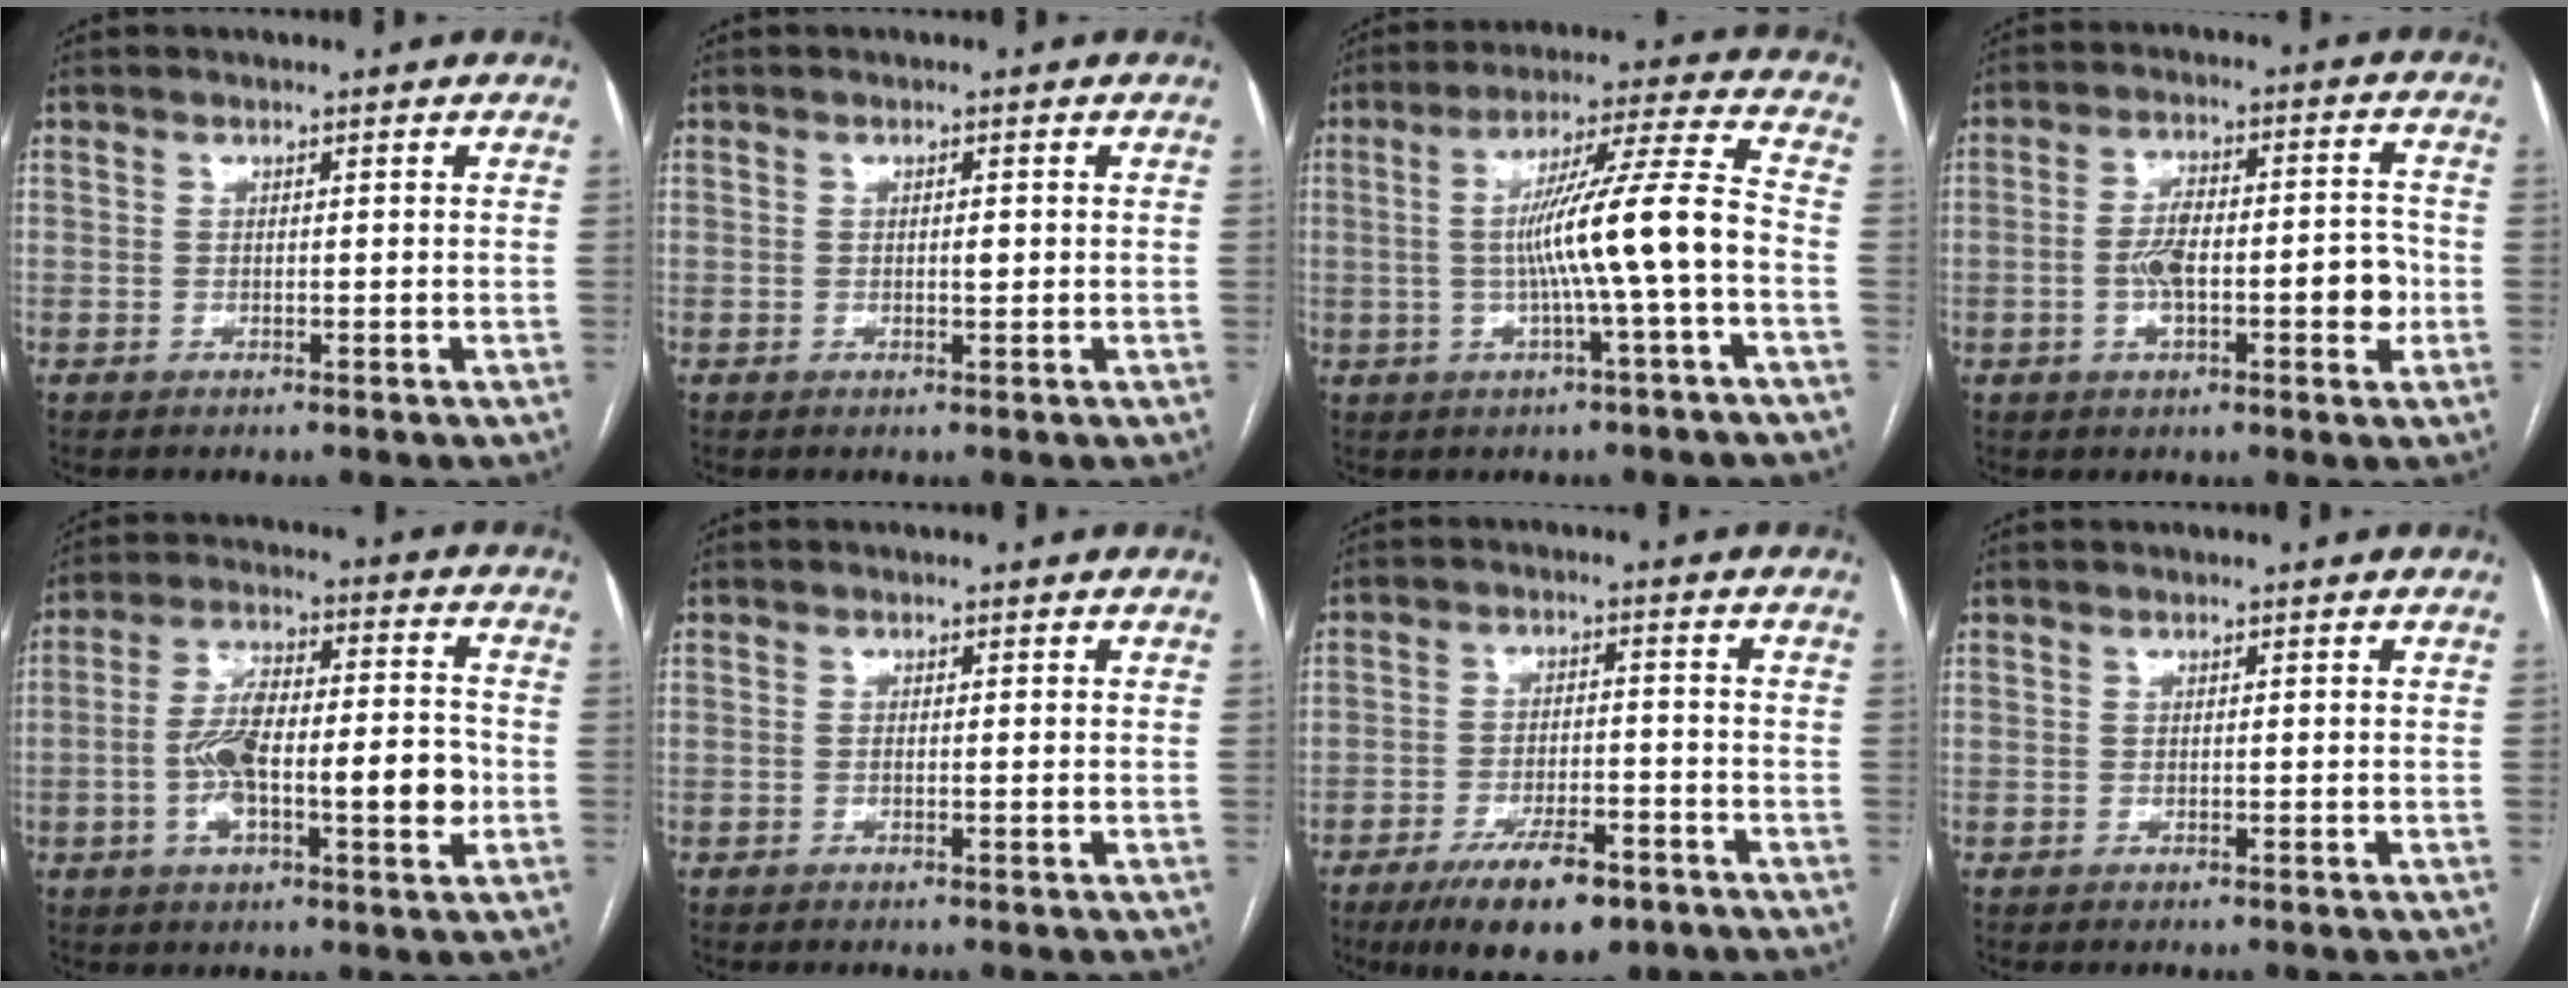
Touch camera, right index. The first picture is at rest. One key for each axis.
{"total": 1.1, "fx": 0.0, "fy": 0.3, "fz": 1.1, "tx": -0.019, "ty": 0.000, "tz": 0.001}
{"total": 12.1, "fx": -1.9, "fy": -1.0, "fz": 11.9, "tx": -0.203, "ty": 0.016, "tz": -0.031}
{"total": 10.4, "fx": -2.0, "fy": 3.5, "fz": 9.6, "tx": -0.160, "ty": 0.027, "tz": -0.027}
{"total": 14.4, "fx": -2.8, "fy": 4.2, "fz": 13.5, "tx": -0.231, "ty": 0.027, "tz": -0.043}
{"total": 0.7, "fx": -0.1, "fy": 0.1, "fz": 0.7, "tx": -0.013, "ty": 0.000, "tz": -0.001}
{"total": 10.7, "fx": -7.0, "fy": 3.6, "fz": 7.3, "tx": -0.121, "ty": -0.008, "tz": -0.111}
{"total": 0.0}